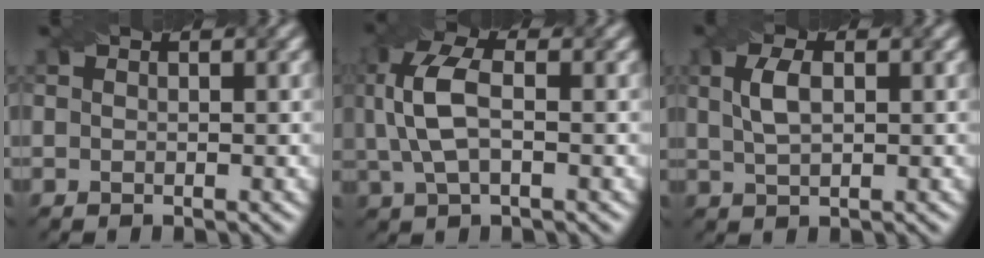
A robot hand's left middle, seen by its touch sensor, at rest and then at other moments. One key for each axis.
{"total": 5.9, "fx": 0.7, "fy": 2.9, "fz": 5.0, "tx": -0.124, "ty": 0.009, "tz": 0.011}
{"total": 2.8, "fx": 0.7, "fy": 1.4, "fz": 2.3, "tx": -0.054, "ty": 0.004, "tz": 0.016}